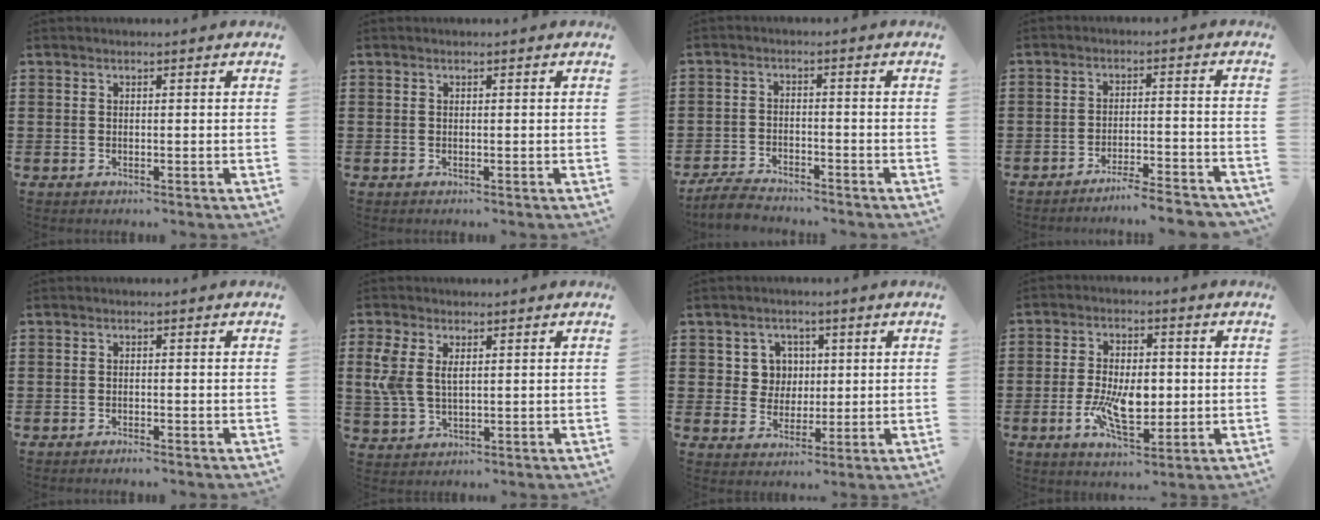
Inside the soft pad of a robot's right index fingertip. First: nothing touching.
{"total": 0.0}
{"total": 3.8, "force": [-3.8, 0.4, 0.6], "torque": [-0.027, 0.000, -0.082]}
{"total": 4.4, "force": [-4.2, -0.6, 1.2], "torque": [-0.021, -0.007, -0.084]}
{"total": 0.9, "force": [-0.9, -0.1, 0.2], "torque": [-0.007, -0.004, -0.017]}
{"total": 4.8, "force": [1.5, 2.7, 3.6], "torque": [-0.093, 0.002, 0.023]}
{"total": 5.0, "force": [1.2, 4.7, 1.4], "torque": [-0.050, 0.018, 0.019]}
{"total": 8.9, "force": [-1.3, 4.4, 7.7], "torque": [-0.149, 0.000, -0.025]}